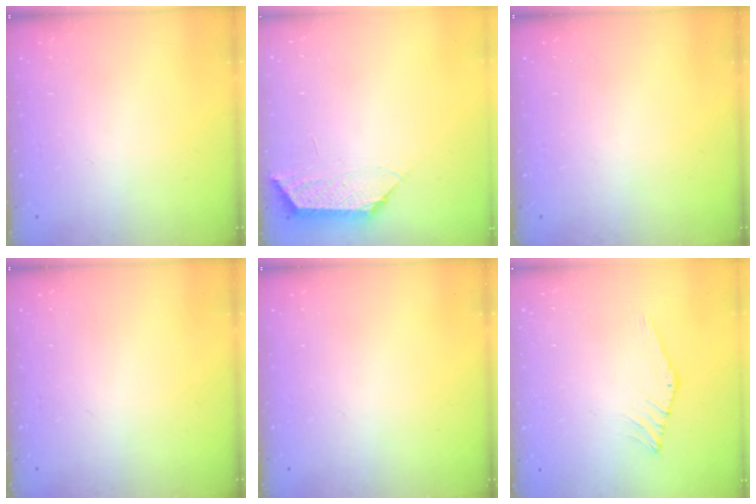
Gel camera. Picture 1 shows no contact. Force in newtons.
{"total": 1.3, "press": 1.2, "slide": 0.4}
{"total": 0.0}
{"total": 0.0}
{"total": 0.0}
{"total": 0.9, "press": 0.8, "slide": 0.4}